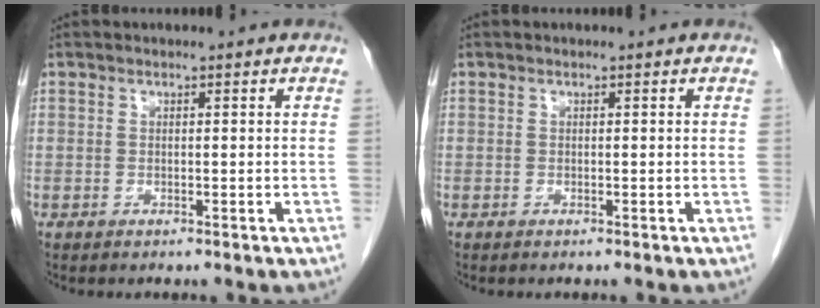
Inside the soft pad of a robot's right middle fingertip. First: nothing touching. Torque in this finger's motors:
{"motor_torque": [0.21, 0.01, 0.03, 0.00]}